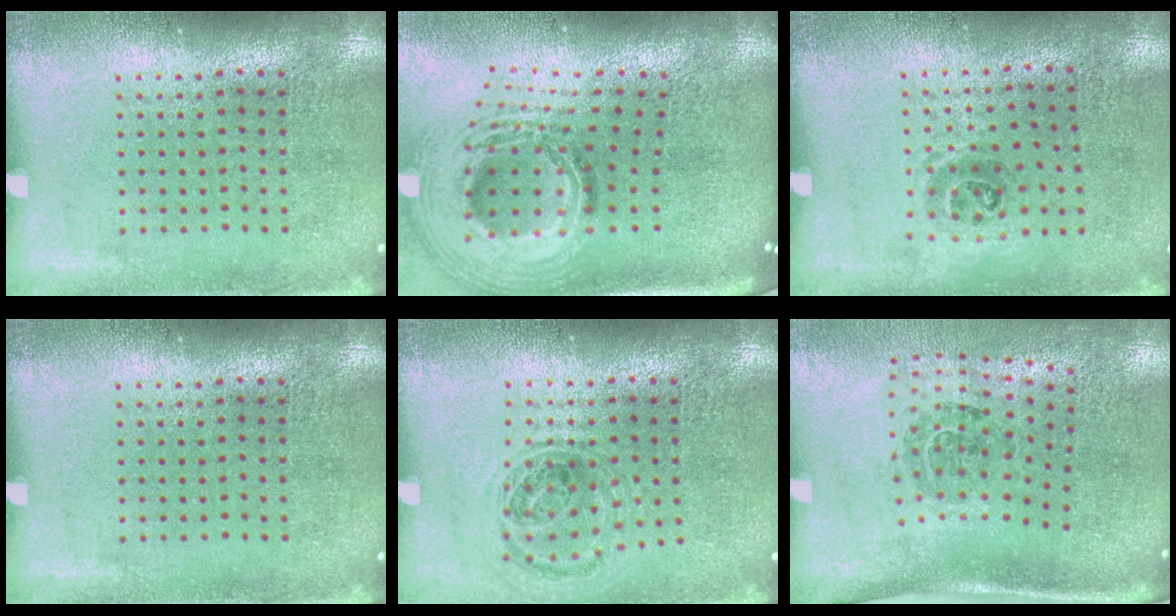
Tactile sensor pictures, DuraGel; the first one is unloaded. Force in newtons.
{"total": 2.8, "press": 1.9, "slide": 2.1}
{"total": 1.0, "press": 0.6, "slide": 0.7}
{"total": 0.0}
{"total": 0.9, "press": 0.9, "slide": 0.3}
{"total": 1.7, "press": 1.2, "slide": 1.2}